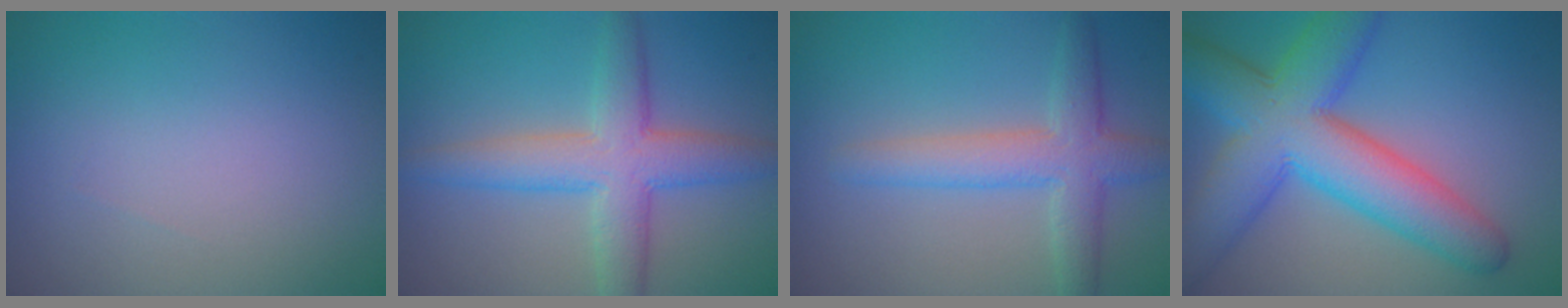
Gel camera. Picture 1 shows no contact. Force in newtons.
{"total": 5.9, "press": 5.9, "slide": 0.1}
{"total": 4.3, "press": 4.3, "slide": 0.2}
{"total": 10.5, "press": 10.5, "slide": 0.2}